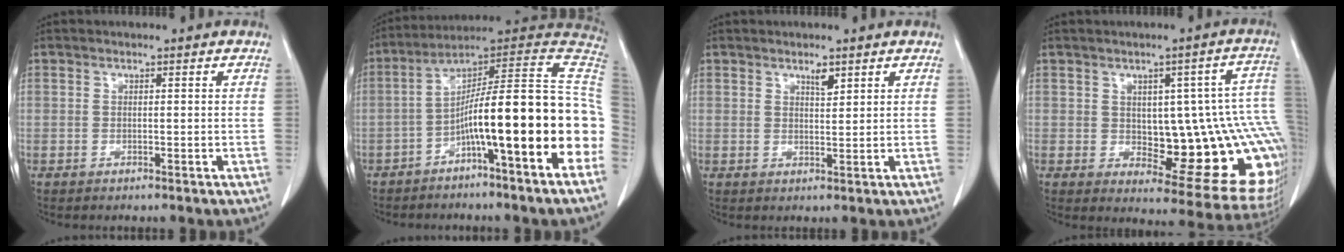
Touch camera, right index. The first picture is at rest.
{"total": 20.6, "force": [-5.8, 0.4, 19.8], "torque": [-0.238, 0.040, -0.092]}
{"total": 1.9, "force": [1.4, 0.5, 1.3], "torque": [-0.024, -0.004, 0.024]}
{"total": 18.0, "force": [-0.8, 5.5, 17.1], "torque": [-0.141, 0.025, 0.009]}